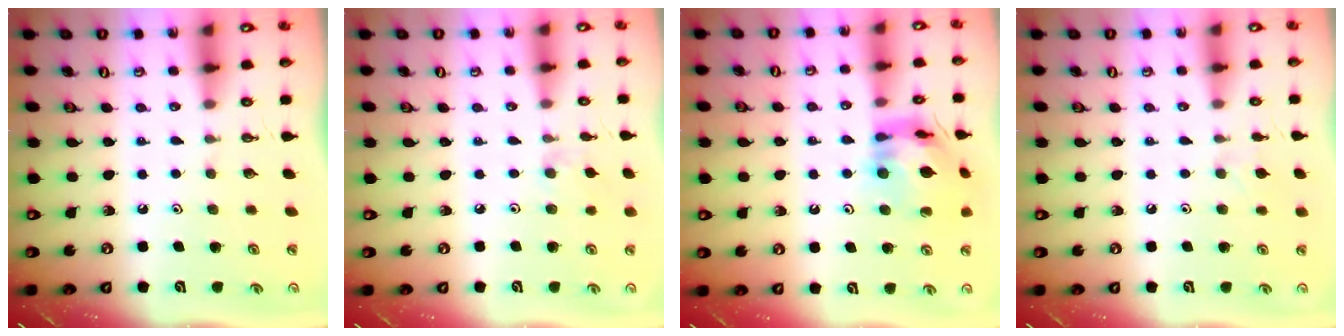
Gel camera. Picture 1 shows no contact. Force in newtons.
{"total": 3.8, "press": 3.7, "slide": 0.7}
{"total": 13.3, "press": 13.2, "slide": 1.7}
{"total": 5.2, "press": 5.1, "slide": 0.8}